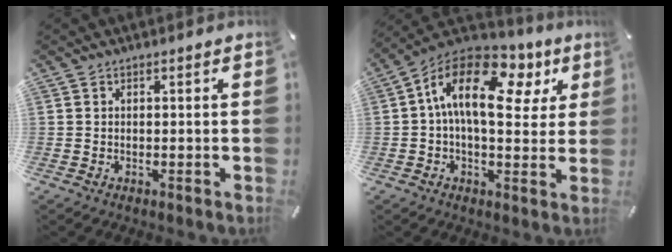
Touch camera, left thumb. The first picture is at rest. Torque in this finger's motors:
{"motor_torque": [0.37, 1.27, 1.56, -1.21, 0.56]}